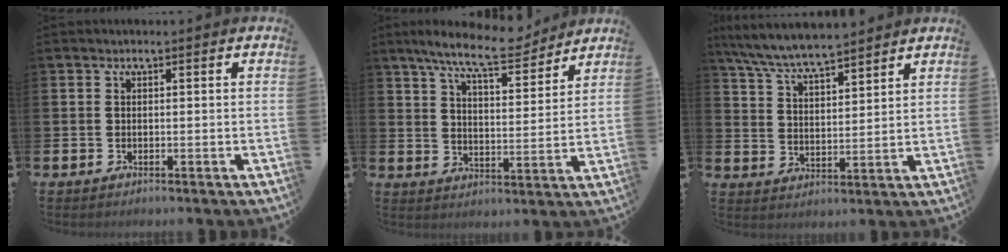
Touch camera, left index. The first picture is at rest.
{"total": 9.3, "force": [8.3, 1.4, 3.9], "torque": [-0.088, -0.042, 0.147]}
{"total": 6.9, "force": [6.7, 0.5, 1.8], "torque": [-0.064, -0.035, 0.120]}